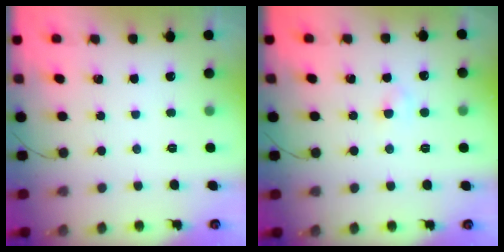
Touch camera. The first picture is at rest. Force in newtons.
{"total": 2.0, "press": 1.8, "slide": 0.9}